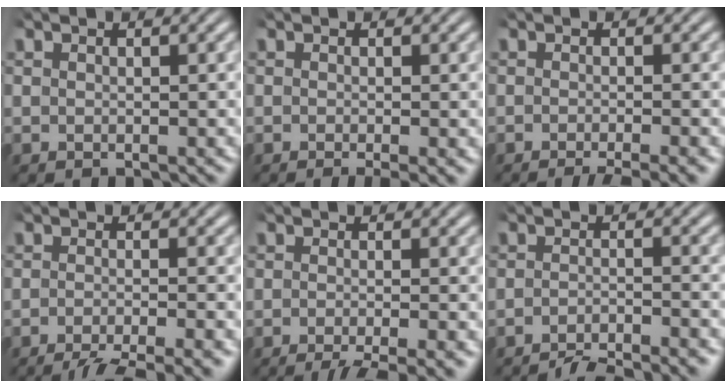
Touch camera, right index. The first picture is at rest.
{"total": 1.7, "force": [-1.2, 0.2, 1.3], "torque": [-0.012, -0.003, -0.017]}
{"total": 4.2, "force": [-3.5, 0.8, 2.0], "torque": [-0.019, -0.003, -0.055]}
{"total": 7.5, "force": [-6.3, 2.3, 3.3], "torque": [-0.039, -0.012, -0.093]}
{"total": 5.5, "force": [-4.5, 1.4, 2.8], "torque": [-0.031, -0.008, -0.066]}
{"total": 5.7, "force": [-5.5, 0.8, 1.2], "torque": [-0.002, -0.010, -0.087]}